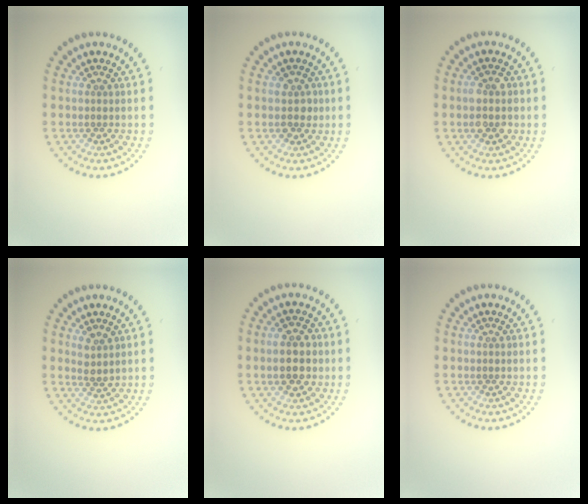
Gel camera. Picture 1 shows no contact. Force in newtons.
{"total": 1.7, "press": 1.7, "slide": 0.3}
{"total": 2.8, "press": 2.8, "slide": 0.2}
{"total": 1.8, "press": 1.5, "slide": 1.0}
{"total": 4.5, "press": 4.5, "slide": 0.1}
{"total": 0.0}